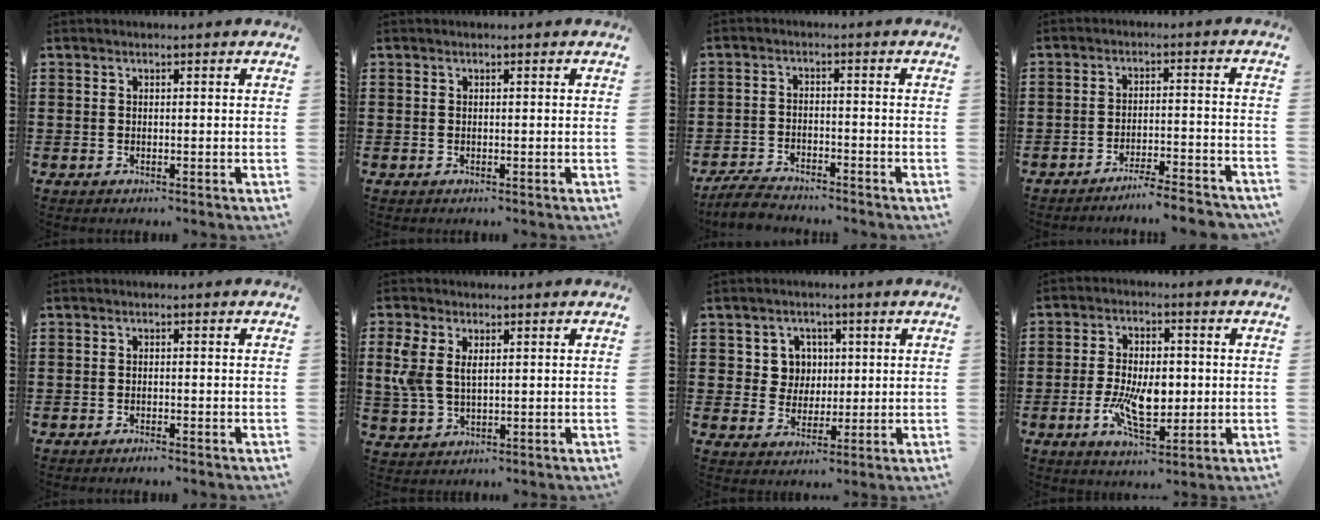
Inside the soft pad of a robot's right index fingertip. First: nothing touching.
{"total": 0.0}
{"total": 3.8, "force": [-3.8, 0.4, 0.6], "torque": [-0.027, 0.000, -0.082]}
{"total": 4.4, "force": [-4.2, -0.6, 1.2], "torque": [-0.021, -0.007, -0.084]}
{"total": 0.9, "force": [-0.9, -0.1, 0.2], "torque": [-0.007, -0.004, -0.017]}
{"total": 4.8, "force": [1.5, 2.7, 3.6], "torque": [-0.093, 0.002, 0.023]}
{"total": 5.0, "force": [1.2, 4.7, 1.4], "torque": [-0.050, 0.018, 0.019]}
{"total": 8.9, "force": [-1.3, 4.4, 7.7], "torque": [-0.149, 0.000, -0.025]}